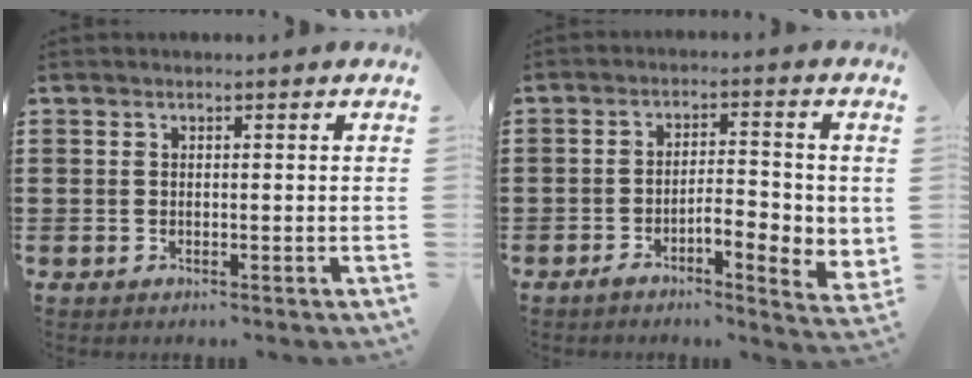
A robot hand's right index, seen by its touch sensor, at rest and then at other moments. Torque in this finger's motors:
{"motor_torque": [-0.01, 0.09, 0.53, 0.11]}